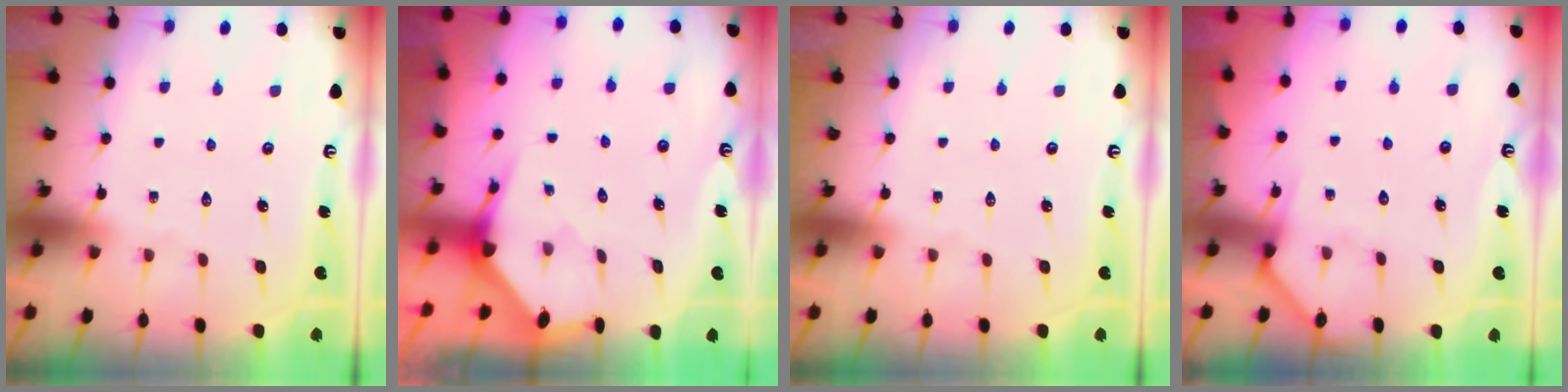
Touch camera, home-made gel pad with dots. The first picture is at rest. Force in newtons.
{"total": 3.1, "press": 3.1, "slide": 0.2}
{"total": 0.0}
{"total": 4.9, "press": 4.9, "slide": 0.4}